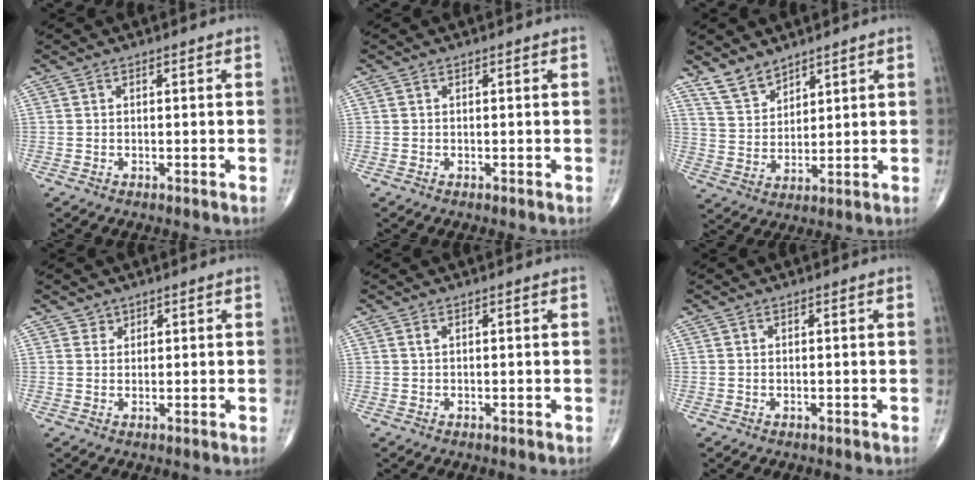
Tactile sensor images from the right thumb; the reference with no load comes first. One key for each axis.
{"total": 0.0}
{"total": 6.3, "fx": 5.2, "fy": 3.0, "fz": 2.0, "tx": -0.024, "ty": -0.033, "tz": 0.112}
{"total": 1.6, "fx": 1.1, "fy": 1.1, "fz": -0.1, "tx": 0.019, "ty": -0.007, "tz": 0.013}
{"total": 0.6, "fx": 0.3, "fy": 0.2, "fz": 0.4, "tx": -0.009, "ty": 0.005, "tz": 0.008}
{"total": 0.0}